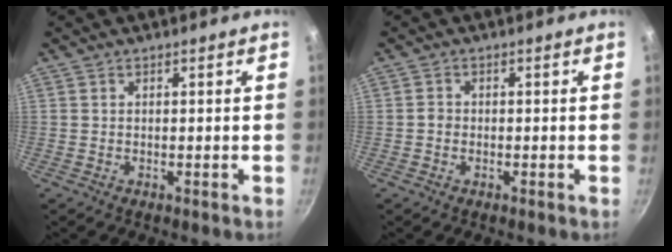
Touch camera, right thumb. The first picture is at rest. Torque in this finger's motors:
{"motor_torque": [0.51, 0.30, -0.05, -0.28, -0.01]}